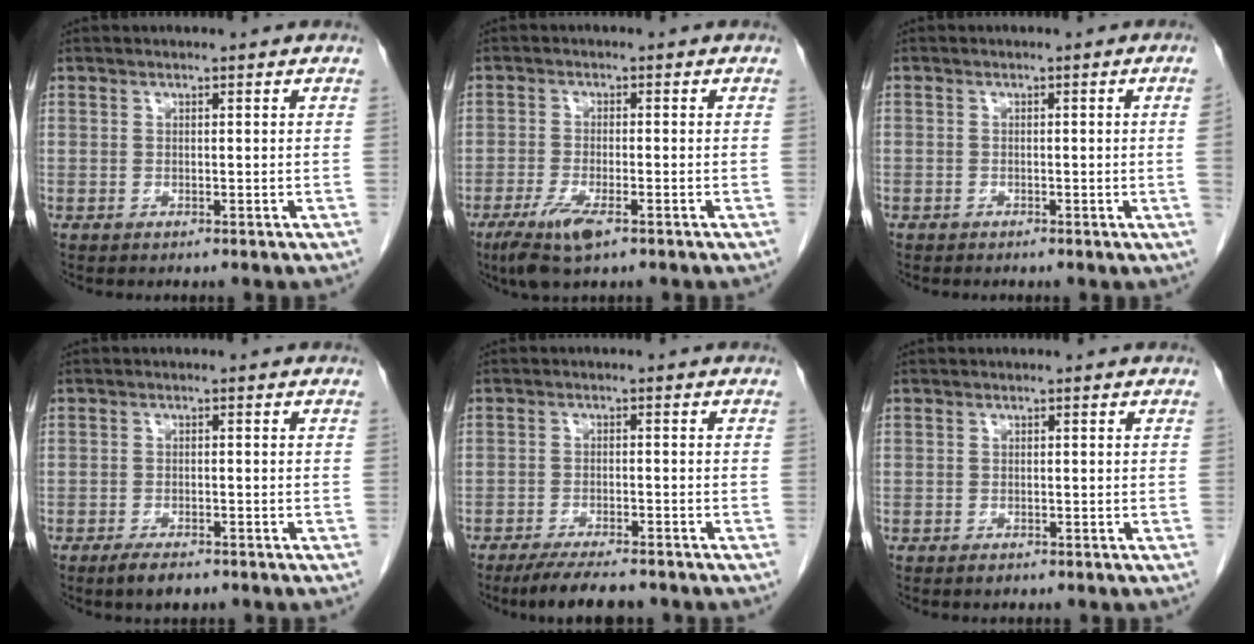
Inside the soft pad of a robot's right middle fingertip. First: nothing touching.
{"total": 5.9, "force": [-3.6, 1.2, 4.6], "torque": [-0.096, -0.015, -0.062]}
{"total": 1.4, "force": [-0.4, -0.4, 1.2], "torque": [-0.015, 0.000, -0.009]}
{"total": 3.2, "force": [-2.3, 1.0, 2.0], "torque": [-0.038, -0.005, -0.035]}
{"total": 7.7, "force": [-6.6, 1.3, 3.8], "torque": [-0.057, -0.015, -0.104]}
{"total": 0.7, "force": [-0.5, 0.3, 0.4], "torque": [-0.006, -0.001, -0.004]}